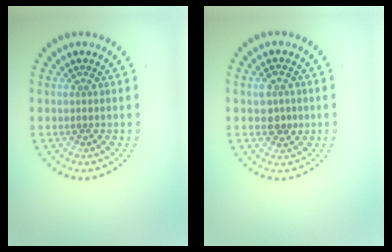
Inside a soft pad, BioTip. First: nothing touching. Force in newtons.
{"total": 2.2, "press": 2.2, "slide": 0.2}